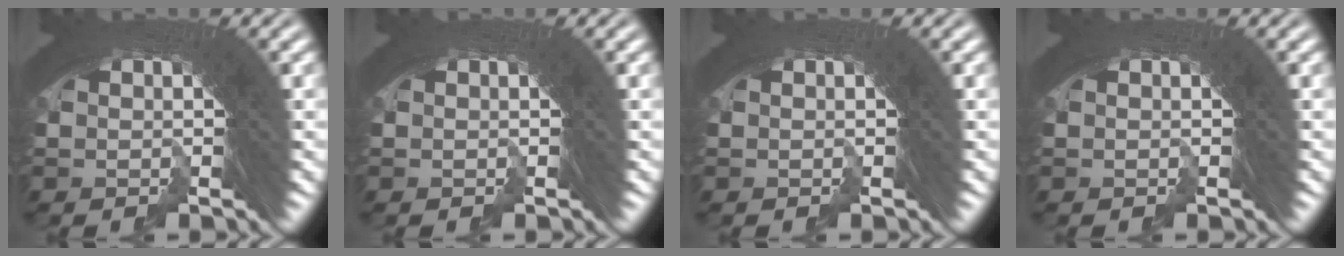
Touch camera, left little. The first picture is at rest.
{"total": 0.0}
{"total": 0.0}
{"total": 0.0}